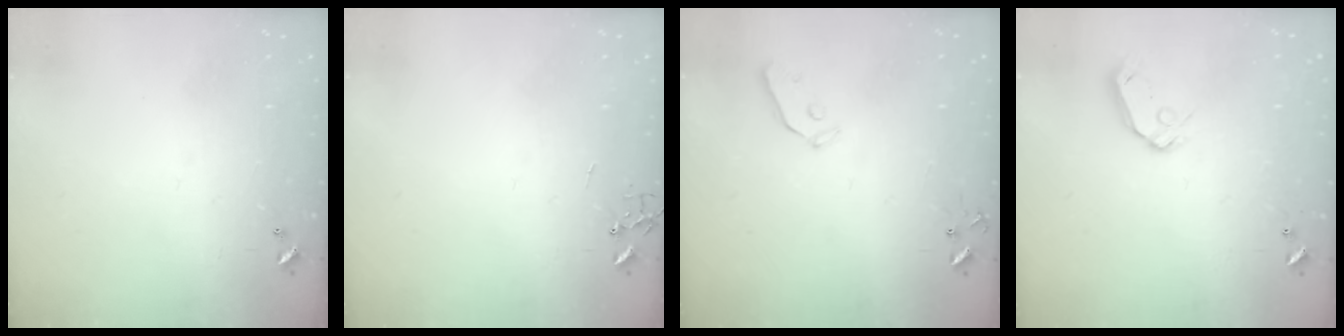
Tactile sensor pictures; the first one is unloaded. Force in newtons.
{"total": 0.0}
{"total": 3.4, "press": 3.4, "slide": 0.5}
{"total": 8.0, "press": 8.0, "slide": 1.0}